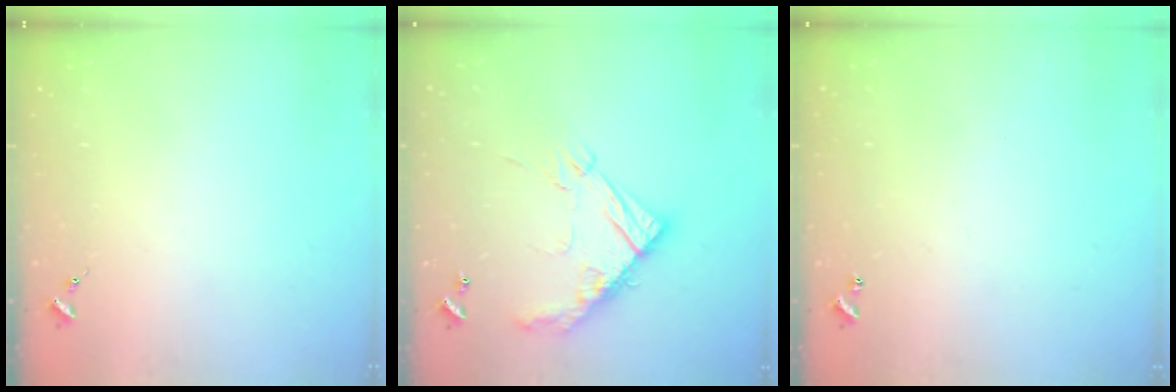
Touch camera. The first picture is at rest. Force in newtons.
{"total": 16.5, "press": 16.5, "slide": 1.5}
{"total": 1.0, "press": 1.0, "slide": 0.2}